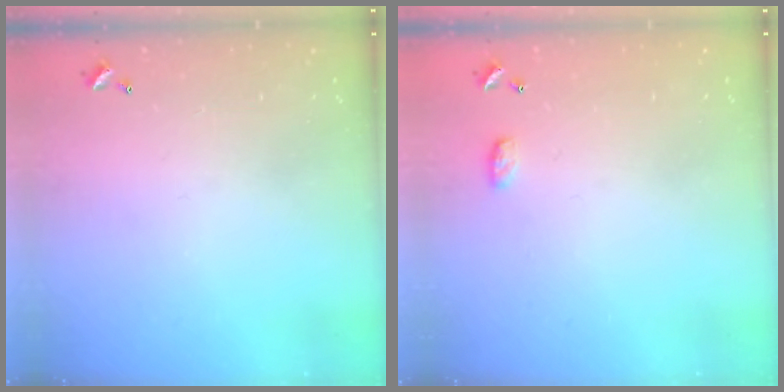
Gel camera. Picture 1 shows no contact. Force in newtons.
{"total": 3.4, "press": 3.4, "slide": 0.5}